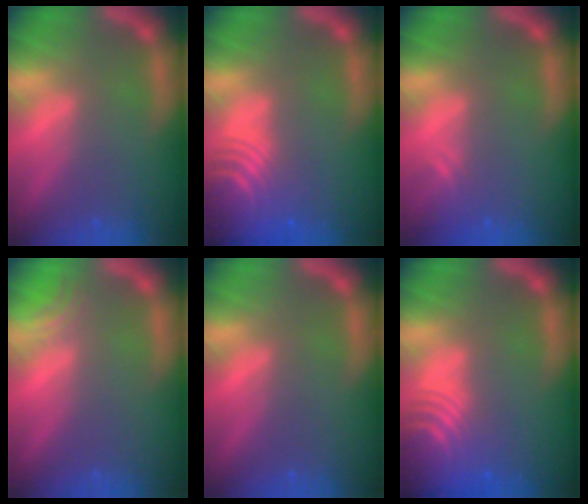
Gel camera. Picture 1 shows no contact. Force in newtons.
{"total": 10.1}
{"total": 1.5}
{"total": 1.5}
{"total": 0.0}
{"total": 10.1}